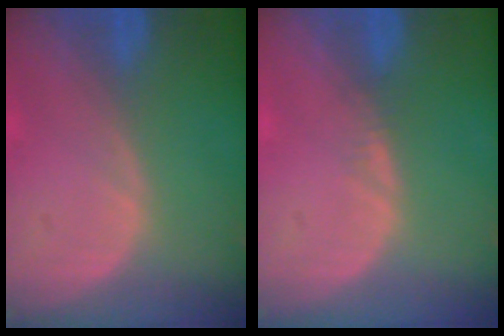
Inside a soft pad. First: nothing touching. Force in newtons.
{"total": 0.8, "press": 0.8, "slide": 0.1}